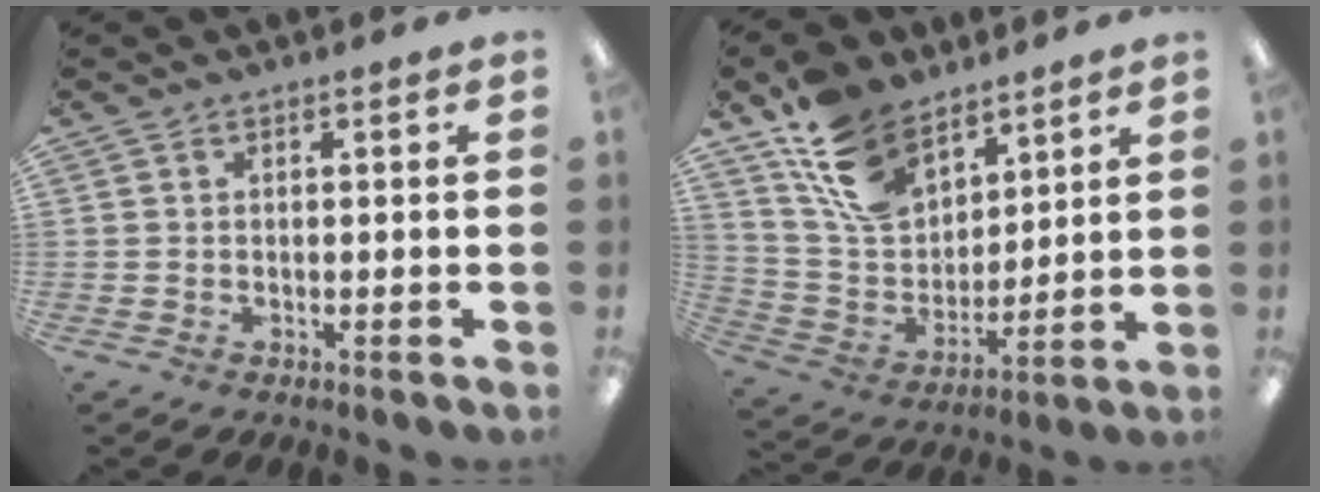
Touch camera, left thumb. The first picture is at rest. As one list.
[{"total": 15.6, "force": [10.5, 9.4, 6.9], "torque": [-0.134, -0.048, 0.202]}]